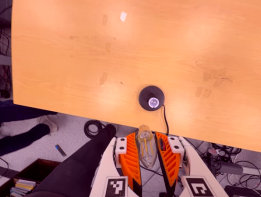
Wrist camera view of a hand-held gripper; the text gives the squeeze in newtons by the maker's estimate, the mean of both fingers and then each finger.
{"total": 13.3, "left": 13.8, "right": 12.7}